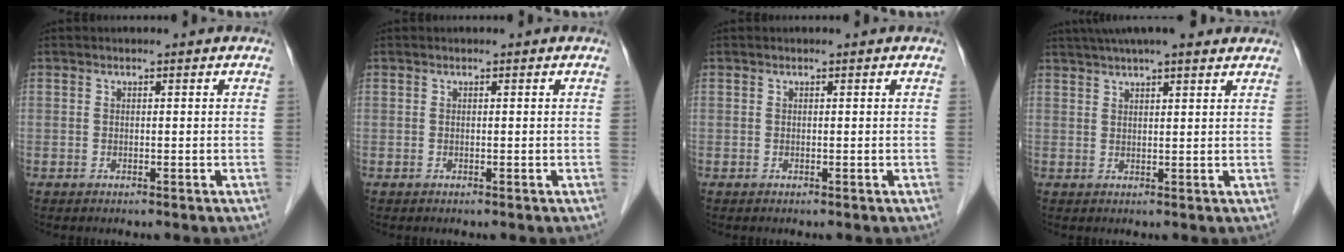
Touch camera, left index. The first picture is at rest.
{"total": 0.0}
{"total": 0.0}
{"total": 7.7, "force": [5.7, 1.1, 5.1], "torque": [-0.081, 0.035, 0.077]}